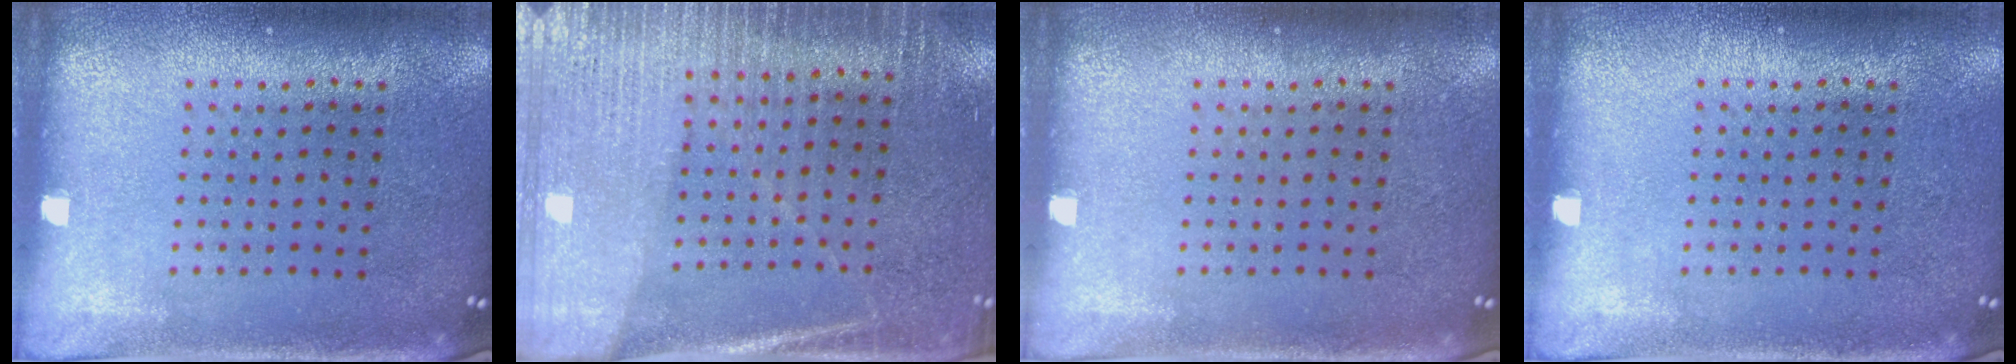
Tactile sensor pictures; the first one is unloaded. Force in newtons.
{"total": 3.3, "press": 2.9, "slide": 1.5}
{"total": 0.0}
{"total": 0.0}